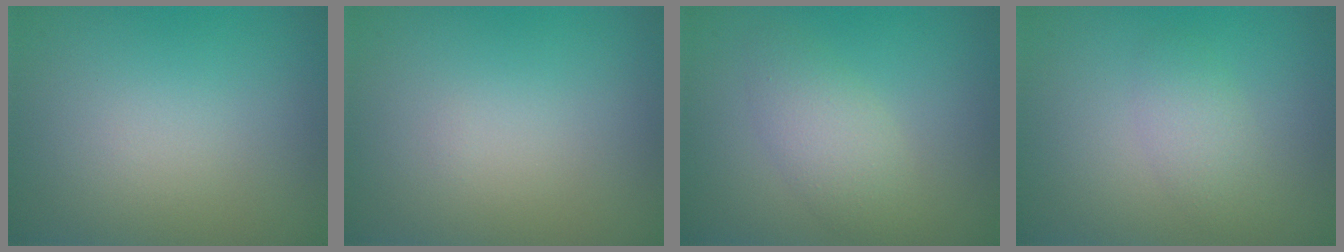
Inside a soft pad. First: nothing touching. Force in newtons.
{"total": 0.0}
{"total": 2.9, "press": 2.9, "slide": 0.1}
{"total": 2.1, "press": 2.1, "slide": 0.0}